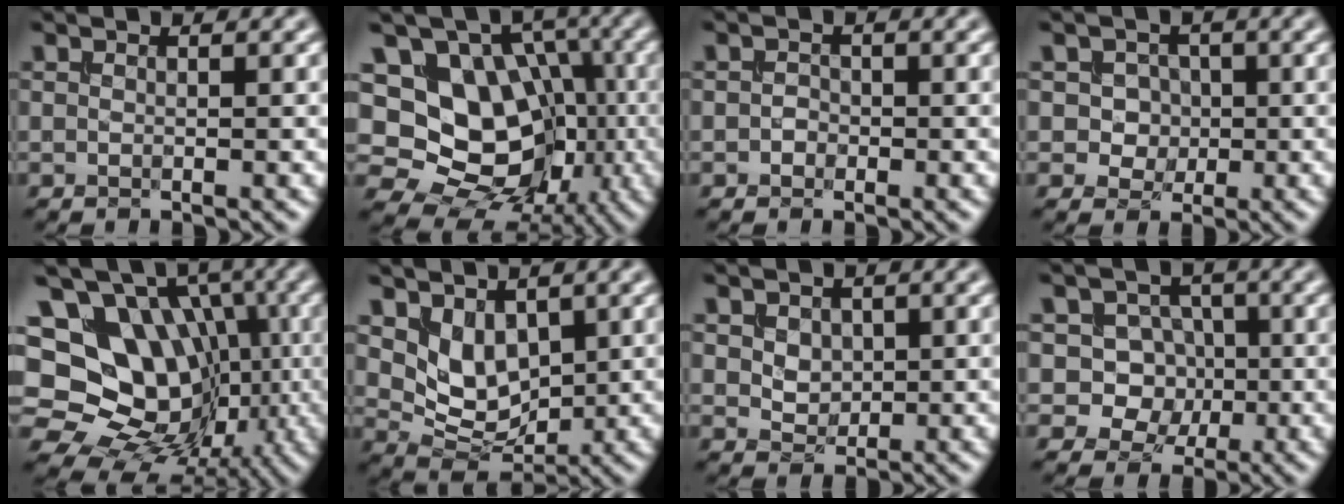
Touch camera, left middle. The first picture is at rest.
{"total": 14.6, "force": [-0.2, 12.2, 7.9], "torque": [-0.136, 0.019, -0.012]}
{"total": 0.9, "force": [-0.4, 0.7, 0.3], "torque": [-0.004, -0.001, -0.010]}
{"total": 2.9, "force": [0.3, 2.5, 1.3], "torque": [-0.014, 0.005, 0.003]}
{"total": 15.9, "force": [0.9, 12.9, 9.1], "torque": [-0.153, 0.019, 0.017]}
{"total": 4.3, "force": [1.6, 2.9, 2.8], "torque": [-0.061, -0.017, 0.031]}
{"total": 1.9, "force": [0.5, 1.5, 1.0], "torque": [-0.027, -0.004, 0.012]}
{"total": 4.6, "force": [-0.1, 4.2, 2.0], "torque": [-0.009, 0.007, -0.024]}